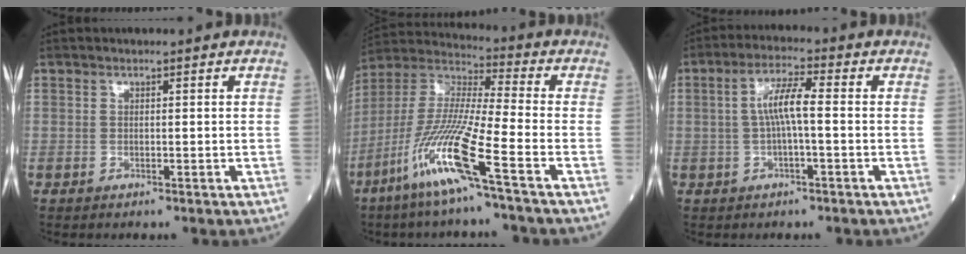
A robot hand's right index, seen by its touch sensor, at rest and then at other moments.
{"total": 14.0, "force": [-7.3, -0.8, 11.9], "torque": [-0.255, -0.026, -0.151]}
{"total": 5.5, "force": [-0.1, 0.7, 5.5], "torque": [-0.107, 0.016, -0.003]}